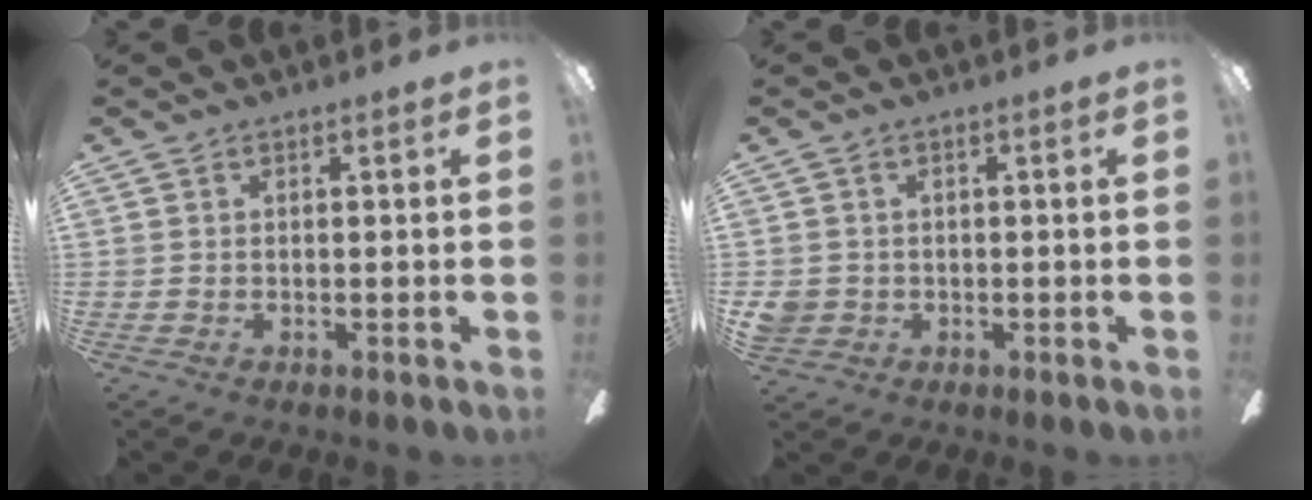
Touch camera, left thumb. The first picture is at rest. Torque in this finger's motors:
{"motor_torque": [0.02, 0.49, 0.20, -0.30, 0.01]}